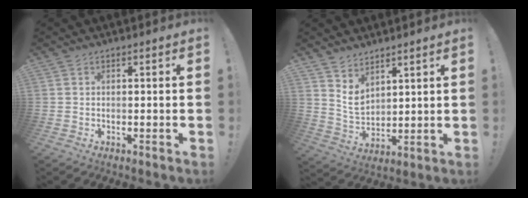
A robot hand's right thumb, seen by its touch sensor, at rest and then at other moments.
{"total": 6.7, "force": [5.0, 4.0, 2.1], "torque": [-0.031, -0.041, 0.097]}